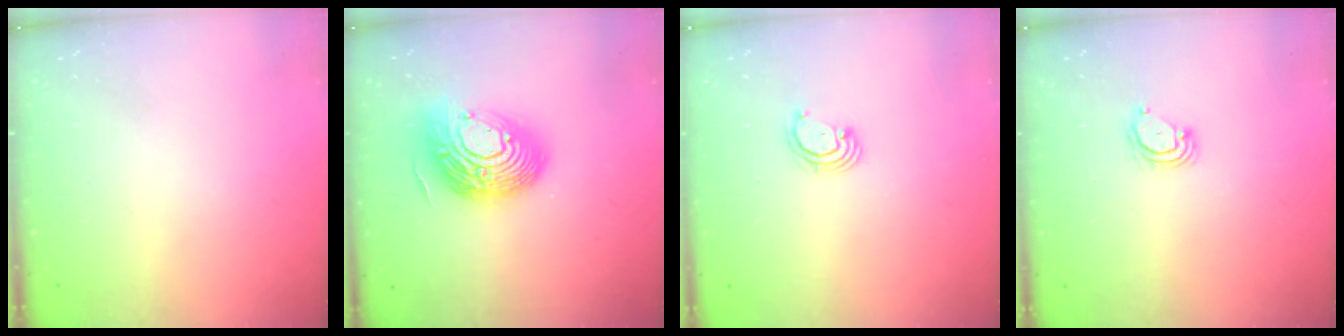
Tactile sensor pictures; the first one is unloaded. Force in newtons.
{"total": 20.9, "press": 20.8, "slide": 1.8}
{"total": 2.6, "press": 2.6, "slide": 0.3}
{"total": 3.2, "press": 3.2, "slide": 0.3}